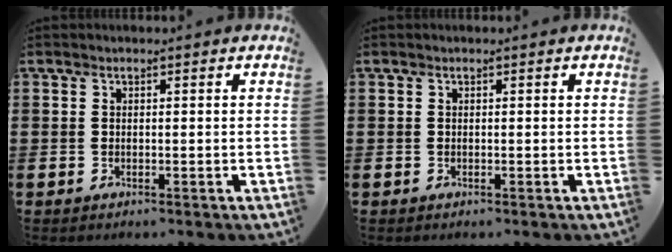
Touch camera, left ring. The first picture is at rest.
{"total": 0.0}